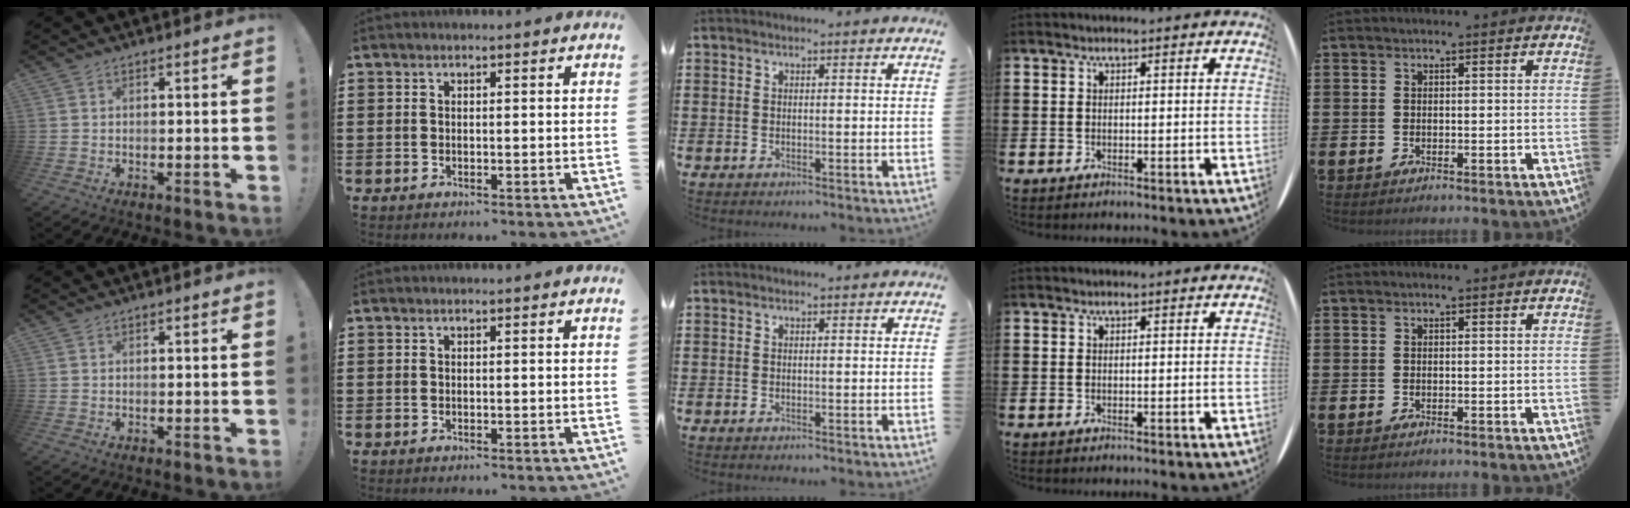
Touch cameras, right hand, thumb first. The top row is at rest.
{}